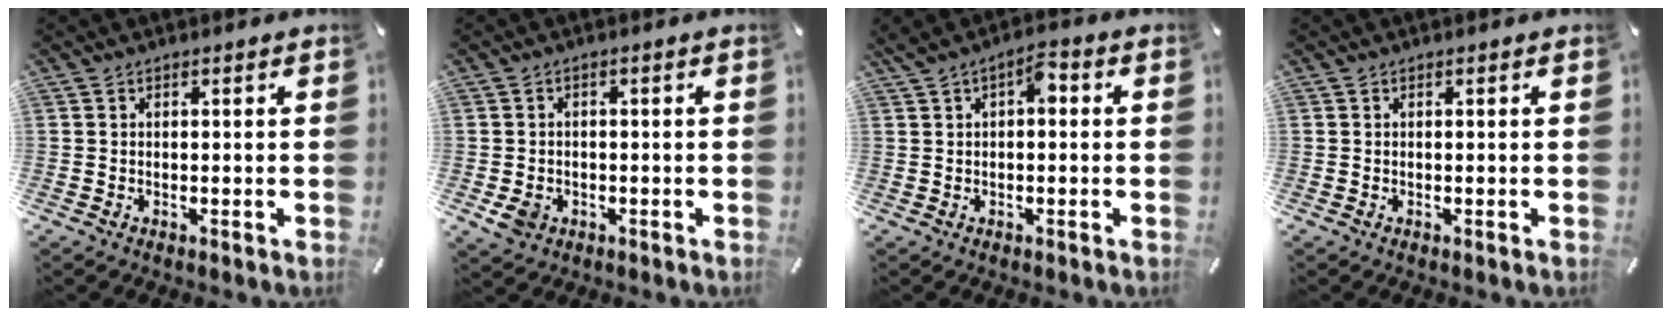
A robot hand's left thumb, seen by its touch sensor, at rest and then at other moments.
{"total": 3.9, "force": [-1.3, 3.2, 1.8], "torque": [-0.042, 0.002, -0.024]}
{"total": 4.7, "force": [0.7, 2.5, 3.9], "torque": [-0.053, 0.005, 0.006]}
{"total": 0.0}